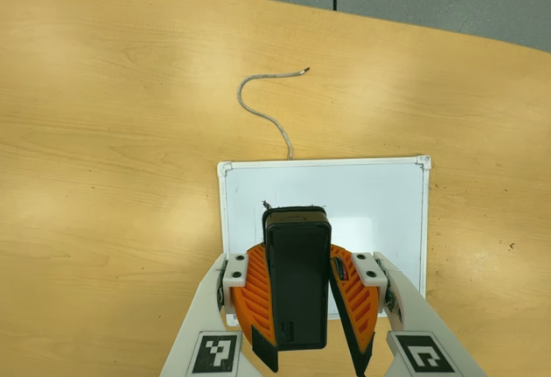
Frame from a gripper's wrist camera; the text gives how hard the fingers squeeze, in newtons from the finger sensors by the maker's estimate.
{"total": 8.6, "left": 8.5, "right": 8.7}